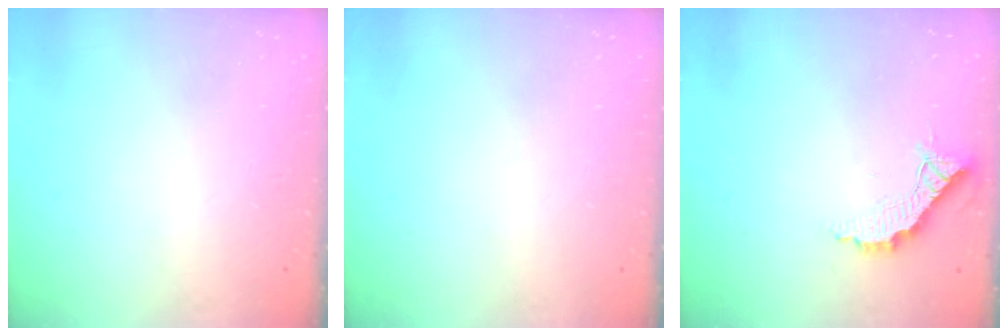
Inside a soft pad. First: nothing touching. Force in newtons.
{"total": 0.0}
{"total": 8.6, "press": 8.6, "slide": 0.5}